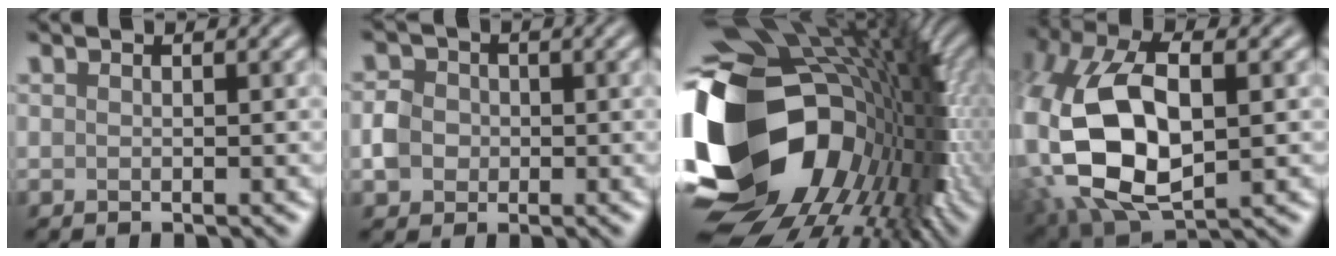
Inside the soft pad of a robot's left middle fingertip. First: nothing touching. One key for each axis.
{"total": 2.8, "fx": -0.5, "fy": 2.6, "fz": 1.1, "tx": -0.015, "ty": 0.003, "tz": -0.013}
{"total": 19.6, "fx": -2.0, "fy": 13.9, "fz": 13.7, "tx": -0.283, "ty": -0.020, "tz": -0.018}
{"total": 15.9, "fx": 0.0, "fy": 9.6, "fz": 12.7, "tx": -0.271, "ty": -0.024, "tz": 0.014}